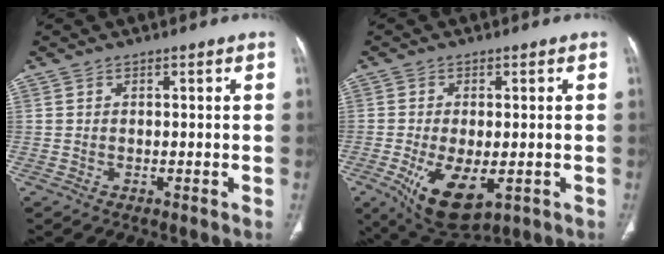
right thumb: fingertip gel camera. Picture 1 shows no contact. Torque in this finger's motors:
{"motor_torque": [0.09, 0.19, 0.29, 0.28, 0.18]}